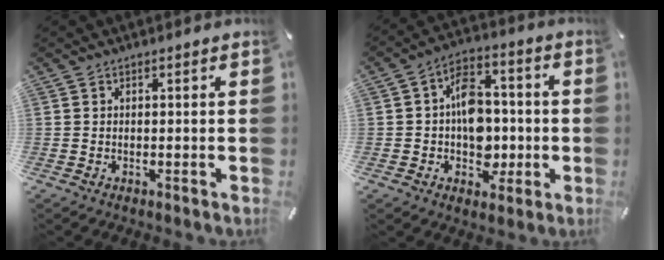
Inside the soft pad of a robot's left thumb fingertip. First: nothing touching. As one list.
[{"total": 11.2, "force": [-1.2, 8.8, 6.9], "torque": [-0.098, 0.023, -0.016]}]